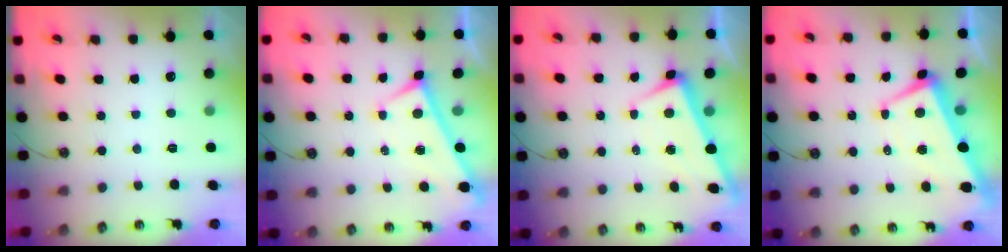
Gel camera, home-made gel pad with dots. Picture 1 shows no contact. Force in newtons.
{"total": 0.0}
{"total": 1.9, "press": 1.8, "slide": 0.6}
{"total": 2.0, "press": 1.6, "slide": 1.2}